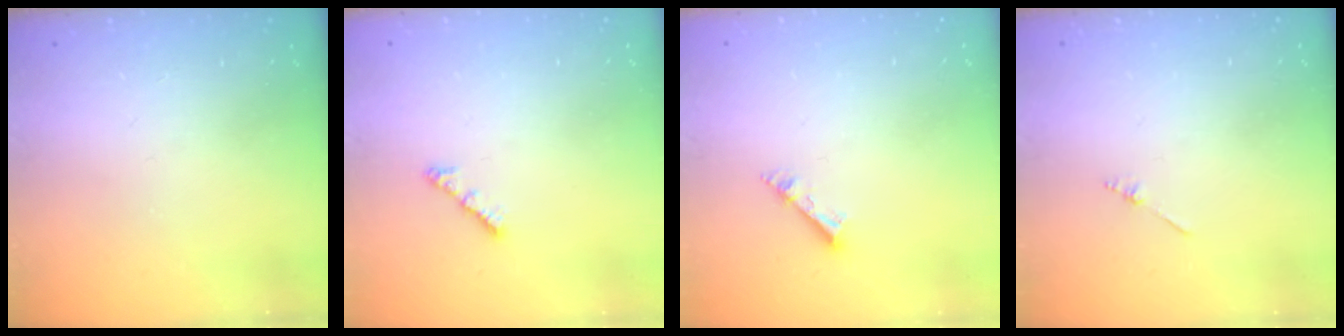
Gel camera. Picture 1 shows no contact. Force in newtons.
{"total": 3.0, "press": 2.9, "slide": 0.6}
{"total": 2.6, "press": 2.5, "slide": 0.2}
{"total": 1.3, "press": 1.3, "slide": 0.3}